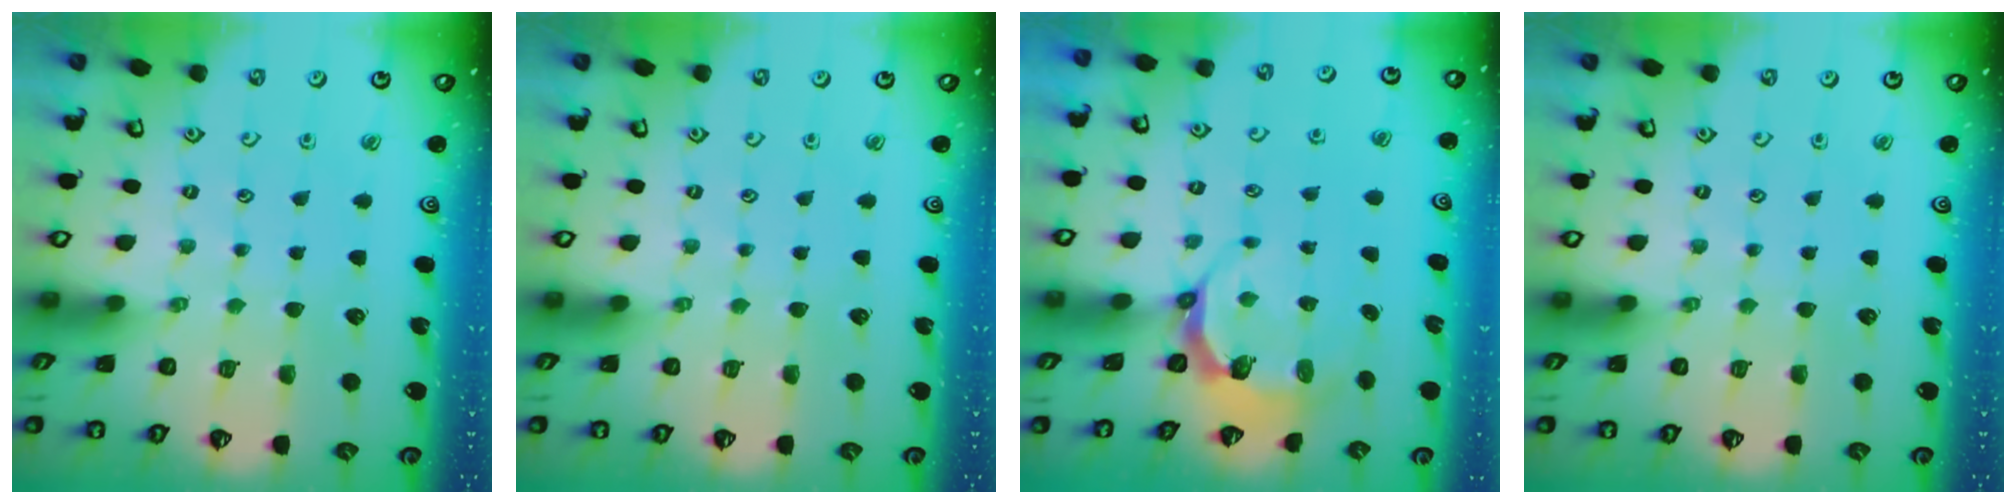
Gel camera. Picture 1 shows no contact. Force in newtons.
{"total": 0.0}
{"total": 5.6, "press": 4.4, "slide": 3.4}
{"total": 0.0}